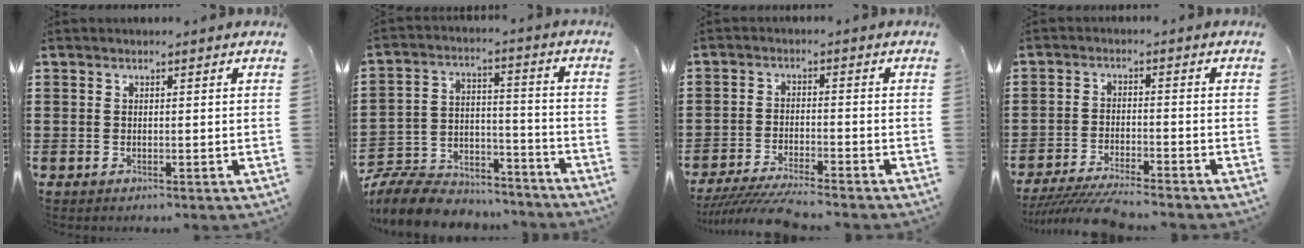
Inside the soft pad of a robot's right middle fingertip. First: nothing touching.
{"total": 10.3, "force": [-9.8, 2.2, 2.2], "torque": [-0.054, 0.022, -0.197]}
{"total": 5.3, "force": [-4.9, 0.0, 1.9], "torque": [-0.044, -0.014, -0.099]}
{"total": 5.3, "force": [-5.0, 0.1, 1.8], "torque": [-0.042, -0.013, -0.100]}